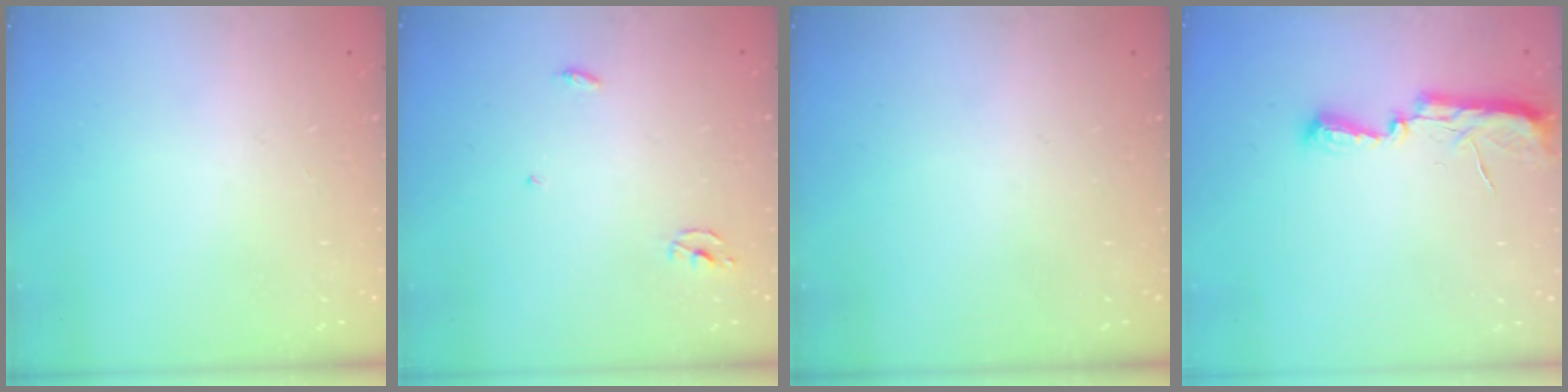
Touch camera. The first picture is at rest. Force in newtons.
{"total": 2.5, "press": 2.5, "slide": 0.1}
{"total": 0.0}
{"total": 7.2, "press": 7.2, "slide": 0.7}